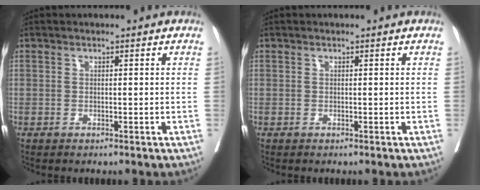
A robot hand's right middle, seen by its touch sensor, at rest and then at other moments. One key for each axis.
{"total": 0.0}